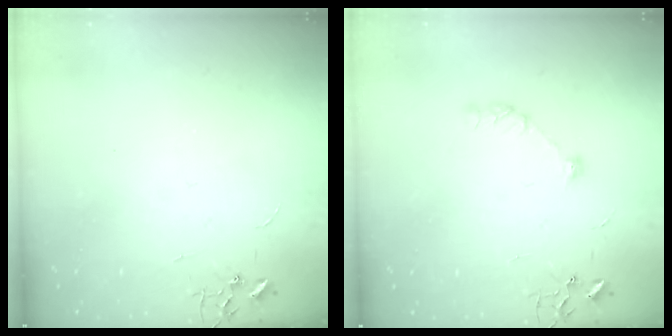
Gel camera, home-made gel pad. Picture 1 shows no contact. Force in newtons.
{"total": 5.7, "press": 5.6, "slide": 0.6}